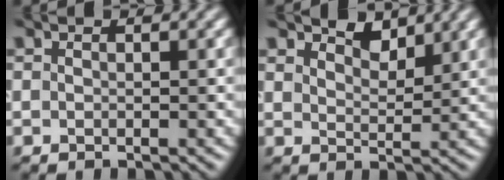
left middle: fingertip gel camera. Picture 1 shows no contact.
{"total": 2.7, "force": [2.5, 0.7, 0.8], "torque": [-0.010, 0.004, 0.037]}